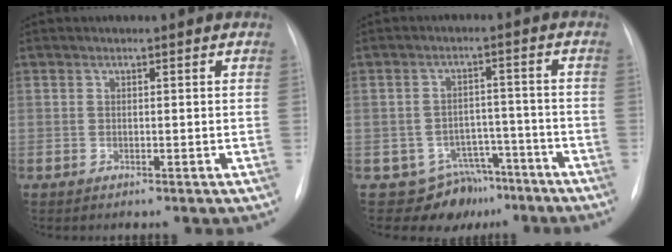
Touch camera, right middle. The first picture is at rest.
{"total": 7.4, "force": [-5.5, 4.9, -0.1], "torque": [0.022, 0.042, -0.076]}